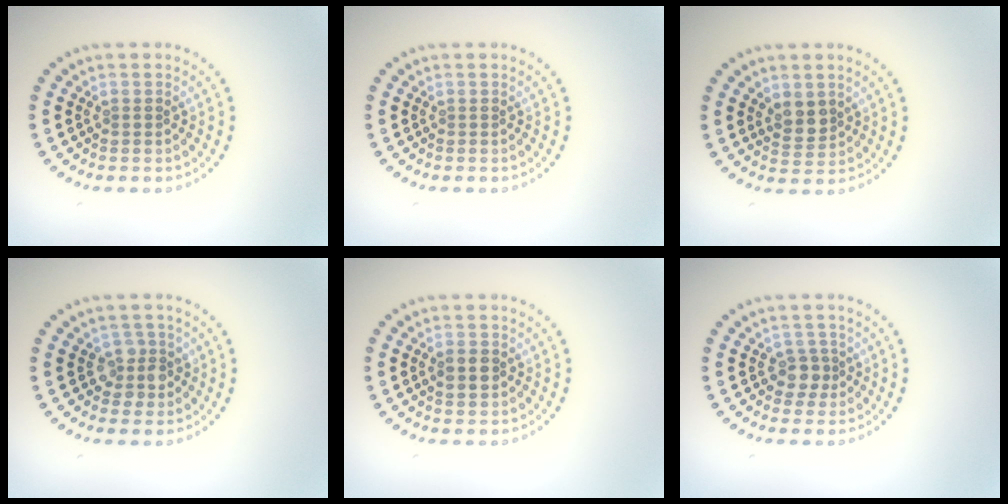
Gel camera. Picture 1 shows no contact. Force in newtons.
{"total": 0.0}
{"total": 2.2, "press": 2.0, "slide": 0.9}
{"total": 2.2, "press": 2.0, "slide": 0.9}
{"total": 2.2, "press": 2.2, "slide": 0.1}
{"total": 1.9, "press": 1.5, "slide": 1.1}